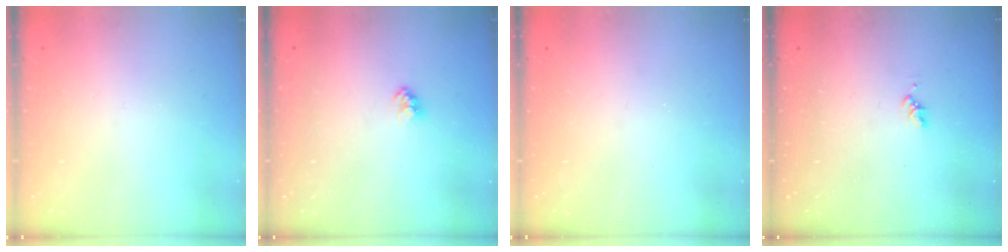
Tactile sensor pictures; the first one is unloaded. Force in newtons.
{"total": 2.3, "press": 2.3, "slide": 0.1}
{"total": 0.0}
{"total": 1.6, "press": 1.6, "slide": 0.3}